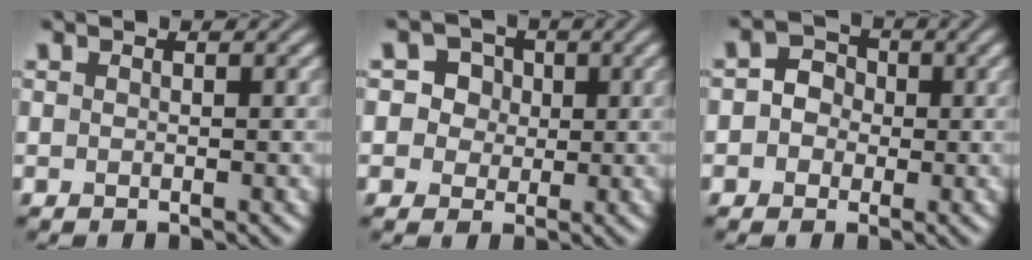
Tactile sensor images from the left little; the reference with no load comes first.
{"total": 4.2, "force": [1.6, 3.6, 1.4], "torque": [-0.016, 0.014, 0.015]}
{"total": 2.6, "force": [-0.2, 2.4, 1.0], "torque": [0.006, 0.005, -0.011]}